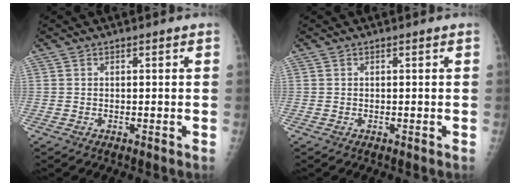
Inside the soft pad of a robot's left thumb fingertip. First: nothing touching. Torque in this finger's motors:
{"motor_torque": [0.00, 0.00, -0.05, -0.06, 0.00]}